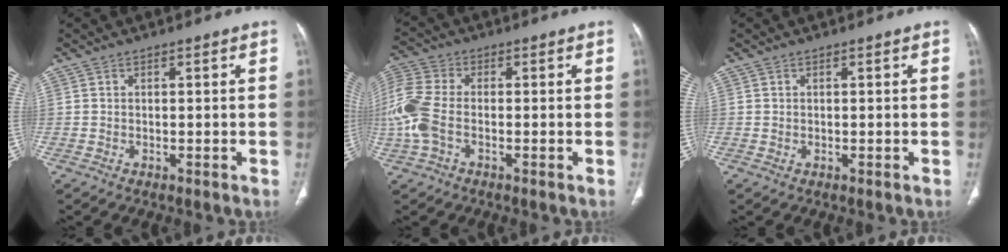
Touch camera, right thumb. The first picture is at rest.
{"total": 11.1, "force": [-1.7, 7.0, 8.5], "torque": [-0.224, 0.017, -0.037]}
{"total": 0.0}